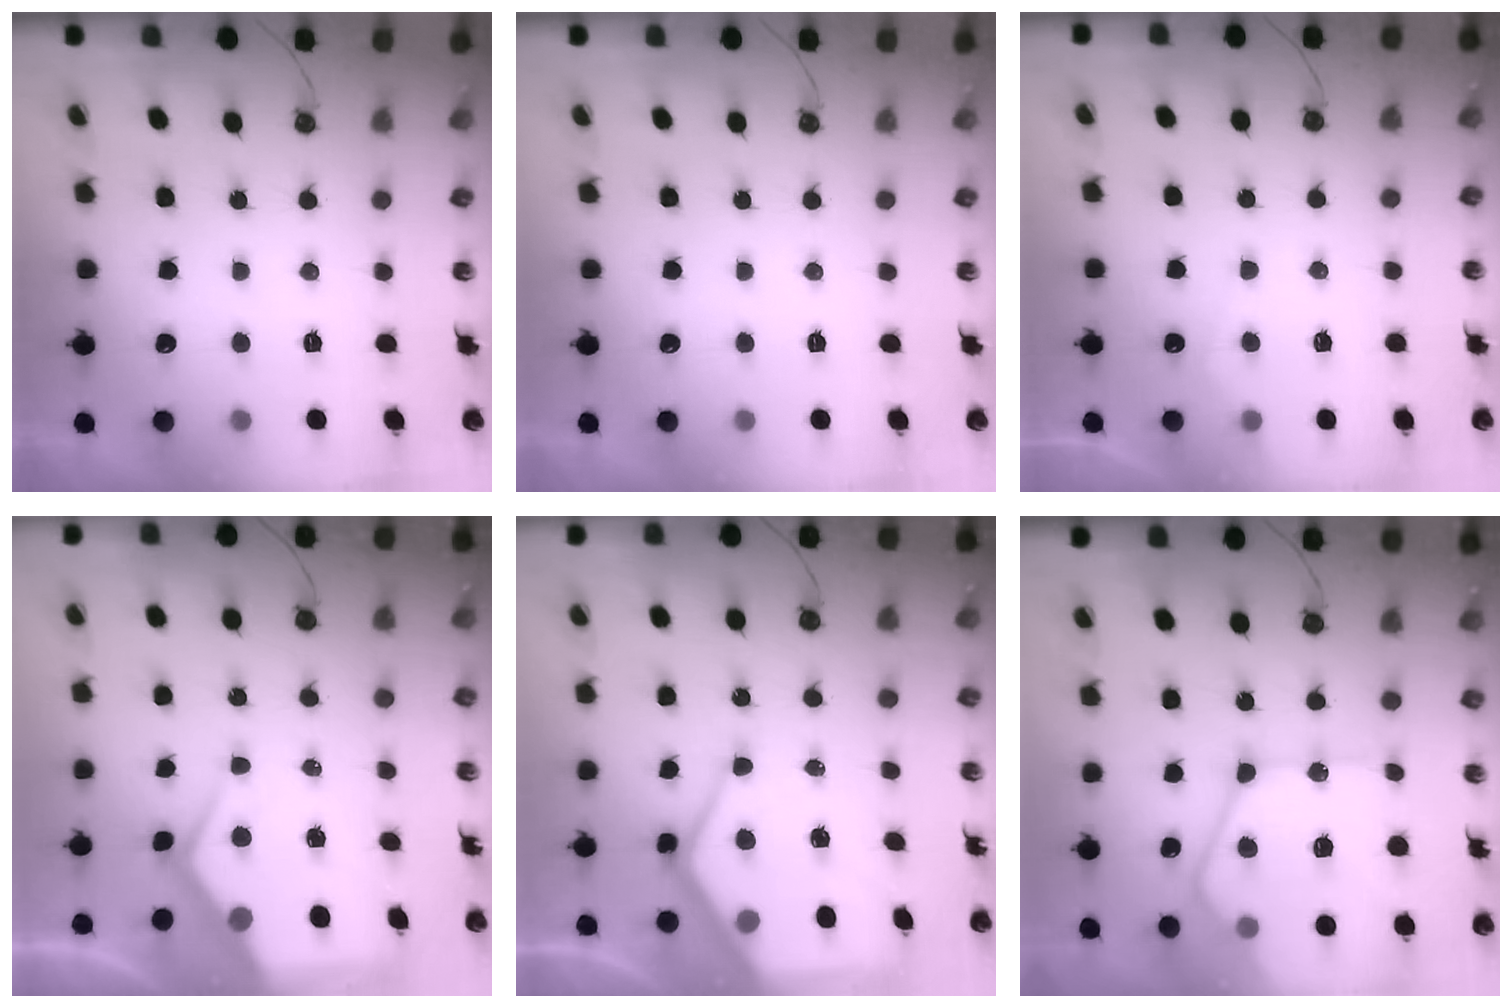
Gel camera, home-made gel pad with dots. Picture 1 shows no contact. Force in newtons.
{"total": 0.0}
{"total": 4.3, "press": 4.3, "slide": 0.5}
{"total": 11.2, "press": 11.1, "slide": 1.1}
{"total": 16.3, "press": 16.2, "slide": 1.5}
{"total": 25.4, "press": 25.2, "slide": 2.8}